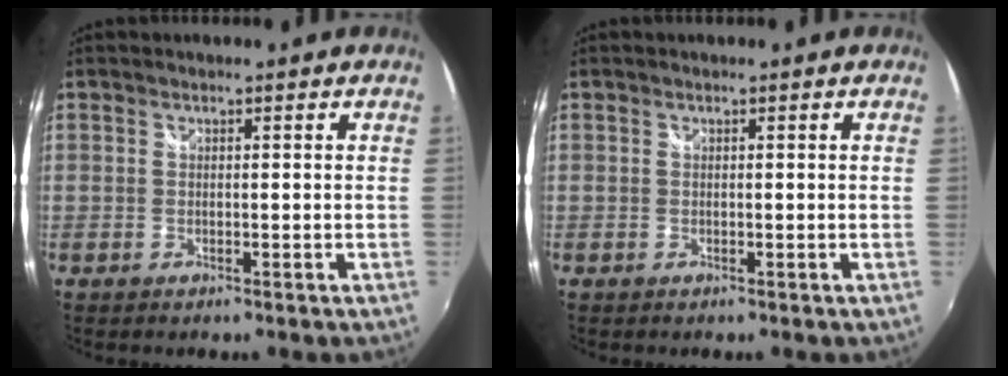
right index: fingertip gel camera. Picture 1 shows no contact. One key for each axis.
{"total": 0.0}